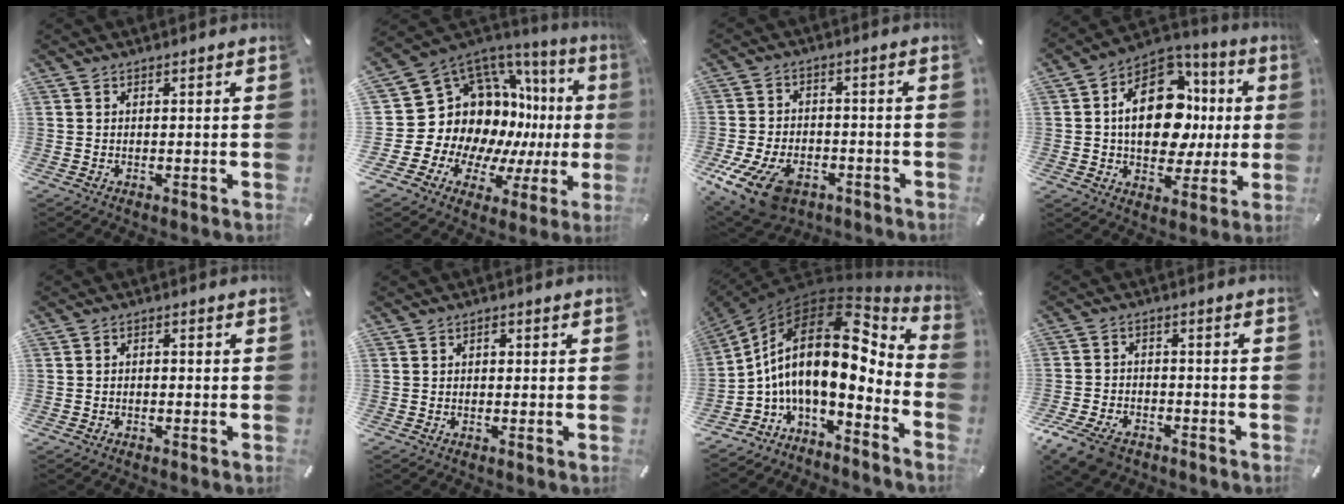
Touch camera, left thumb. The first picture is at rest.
{"total": 17.6, "force": [3.9, 14.4, 9.4], "torque": [-0.119, -0.093, 0.119]}
{"total": 14.4, "force": [-7.4, 8.8, 8.7], "torque": [-0.179, 0.040, -0.127]}
{"total": 19.7, "force": [1.4, 13.4, 14.4], "torque": [-0.238, -0.006, 0.024]}
{"total": 1.7, "force": [-1.3, 0.9, 0.6], "torque": [-0.011, 0.007, -0.027]}
{"total": 1.2, "force": [0.0, 0.9, 0.7], "torque": [-0.014, 0.006, -0.003]}
{"total": 20.5, "force": [3.1, 9.6, 17.9], "torque": [-0.364, -0.049, 0.047]}
{"total": 8.2, "force": [-5.4, 4.8, 3.8], "torque": [-0.080, 0.021, -0.100]}